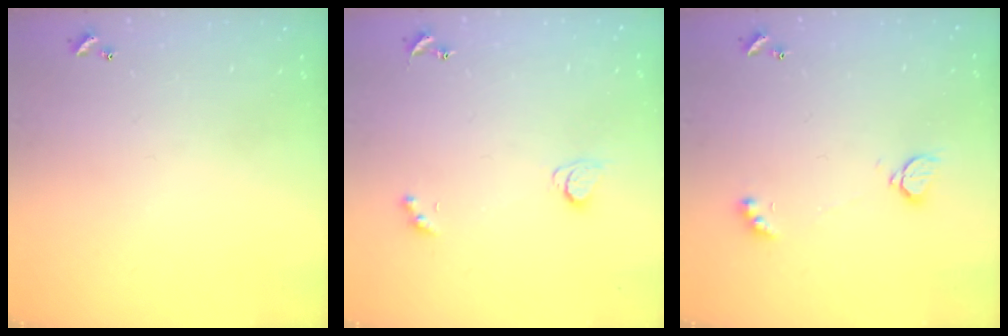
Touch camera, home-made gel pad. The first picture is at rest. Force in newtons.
{"total": 2.4, "press": 2.3, "slide": 0.6}
{"total": 2.2, "press": 2.2, "slide": 0.2}